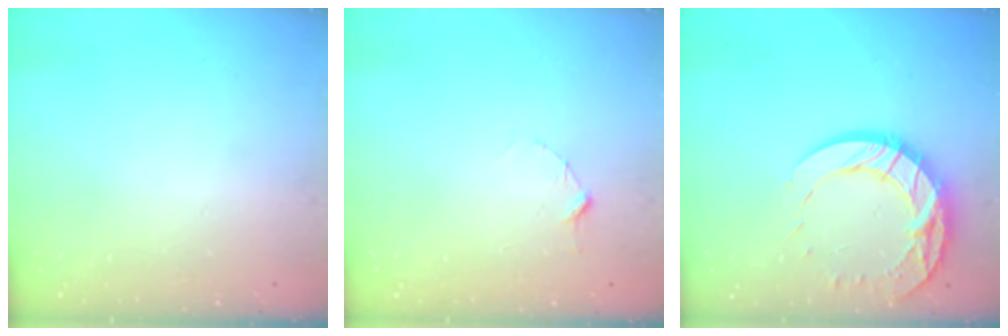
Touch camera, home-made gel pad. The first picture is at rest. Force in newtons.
{"total": 2.9, "press": 2.9, "slide": 0.3}
{"total": 14.8, "press": 14.7, "slide": 1.1}